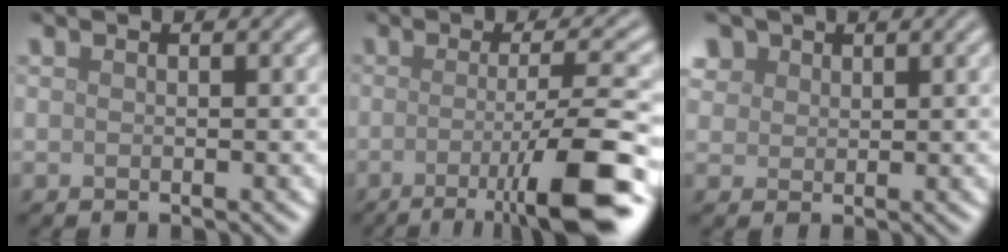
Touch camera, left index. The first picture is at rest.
{"total": 10.2, "force": [-3.5, 2.0, 9.4], "torque": [-0.121, -0.001, -0.061]}
{"total": 3.5, "force": [2.0, 2.5, 1.3], "torque": [-0.045, 0.009, 0.039]}